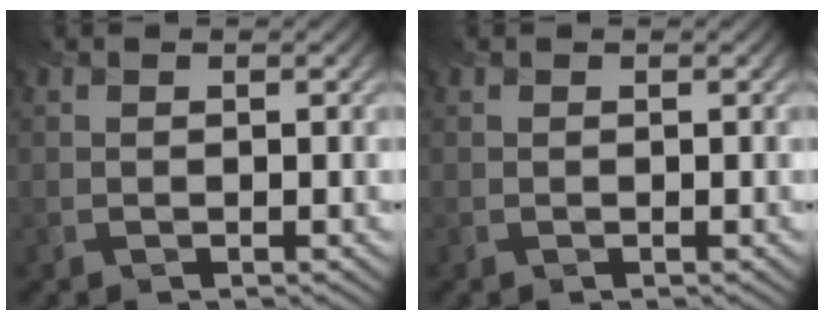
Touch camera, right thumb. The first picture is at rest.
{"total": 0.0}